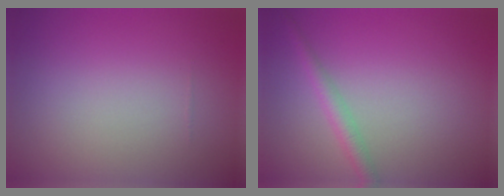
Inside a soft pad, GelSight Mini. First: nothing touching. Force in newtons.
{"total": 1.9, "press": 1.9, "slide": 0.0}